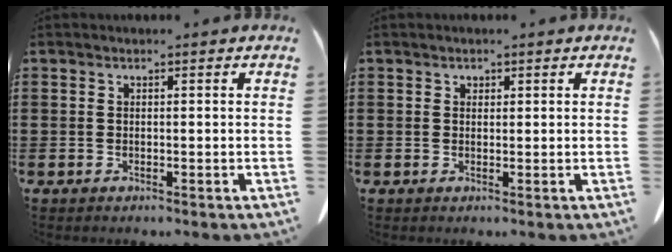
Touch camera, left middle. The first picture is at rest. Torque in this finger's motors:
{"motor_torque": [-0.29, 0.68, -0.03, 0.01]}